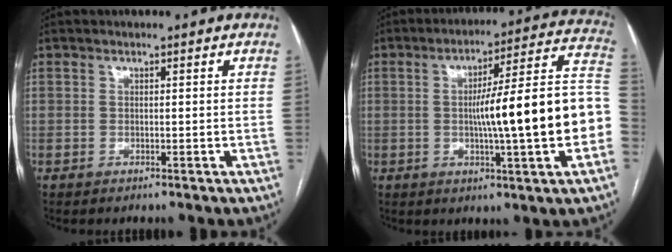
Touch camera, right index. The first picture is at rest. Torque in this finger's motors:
{"motor_torque": [1.02, -0.28, 0.56, 0.21]}